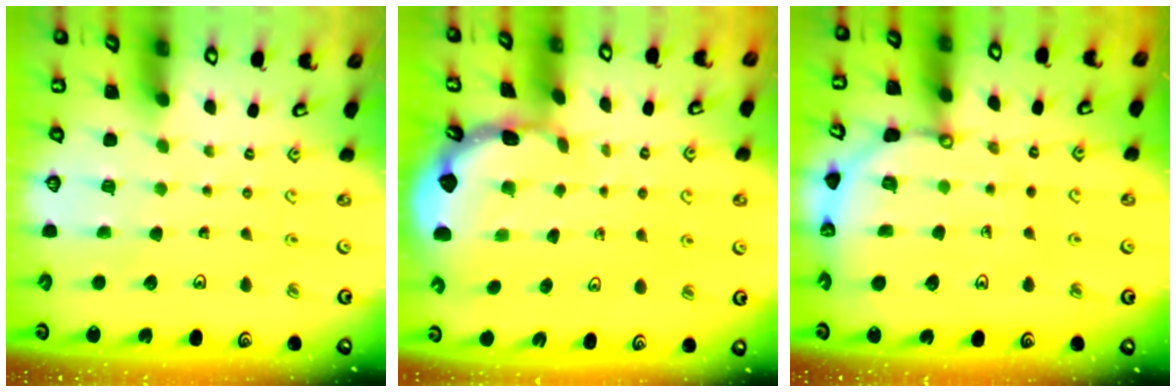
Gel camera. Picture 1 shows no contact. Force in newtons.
{"total": 1.8, "press": 1.8, "slide": 0.2}
{"total": 9.2, "press": 9.2, "slide": 1.2}